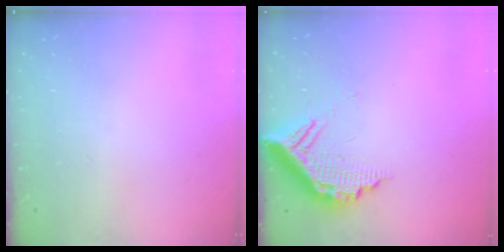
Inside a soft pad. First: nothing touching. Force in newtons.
{"total": 12.0, "press": 12.0, "slide": 1.1}